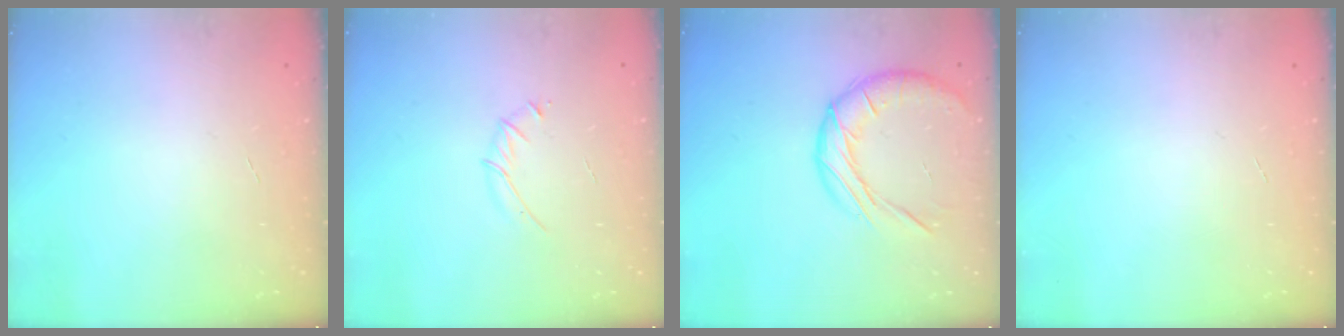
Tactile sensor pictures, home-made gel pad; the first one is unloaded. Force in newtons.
{"total": 3.3, "press": 3.2, "slide": 0.9}
{"total": 13.6, "press": 13.6, "slide": 1.1}
{"total": 0.0}